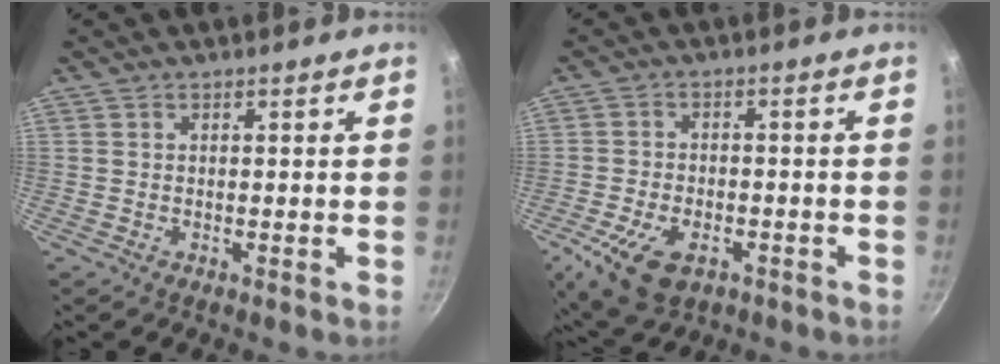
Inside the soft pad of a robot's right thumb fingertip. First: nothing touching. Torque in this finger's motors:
{"motor_torque": [0.37, -0.06, -0.27, -0.25, 0.08]}